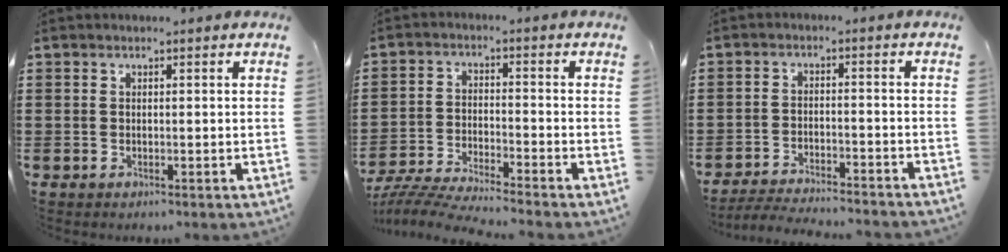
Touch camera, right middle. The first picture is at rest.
{"total": 5.4, "force": [-5.2, -0.2, 1.4], "torque": [-0.044, -0.016, -0.108]}
{"total": 4.3, "force": [-4.2, -0.1, 0.9], "torque": [-0.022, -0.004, -0.087]}